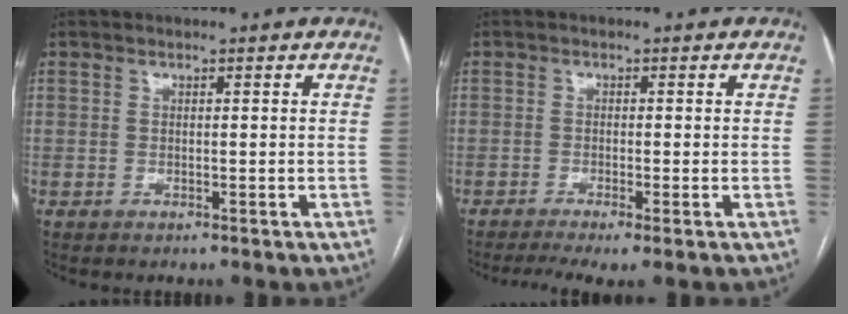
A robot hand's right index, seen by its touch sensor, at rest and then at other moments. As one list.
[{"total": 5.0, "force": [-3.3, 0.3, 3.7], "torque": [-0.064, -0.009, -0.056]}]